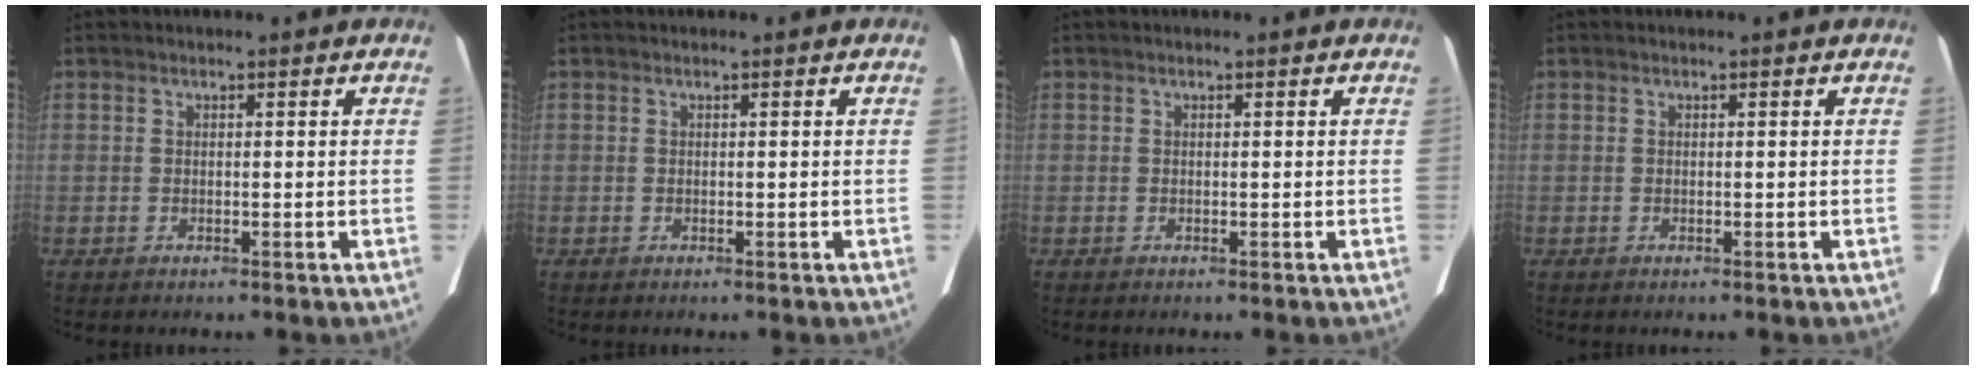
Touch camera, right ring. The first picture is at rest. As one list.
[{"total": 0.0}, {"total": 0.0}, {"total": 0.0}]